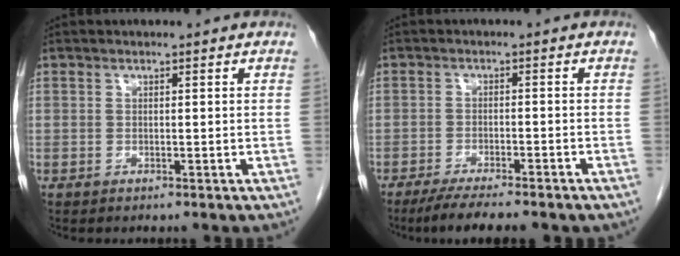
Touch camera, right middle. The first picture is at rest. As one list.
[{"total": 8.1, "force": [-6.5, 0.8, 4.6], "torque": [-0.068, -0.015, -0.096]}]